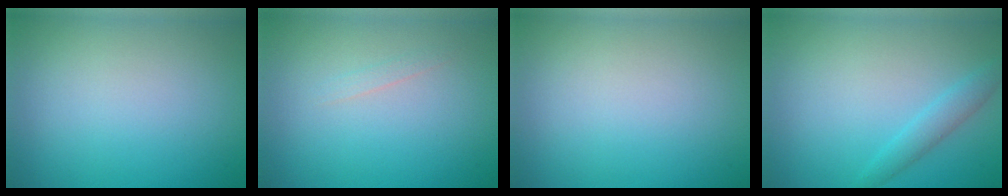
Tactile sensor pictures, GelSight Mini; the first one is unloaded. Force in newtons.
{"total": 0.6, "press": 0.6, "slide": 0.0}
{"total": 0.0}
{"total": 1.8, "press": 1.8, "slide": 0.1}